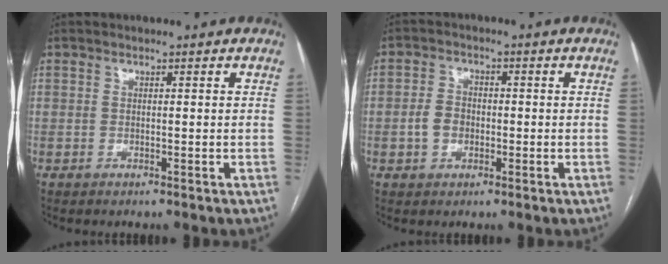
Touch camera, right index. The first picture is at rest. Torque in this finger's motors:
{"motor_torque": [0.60, -0.02, 0.30, 0.02]}